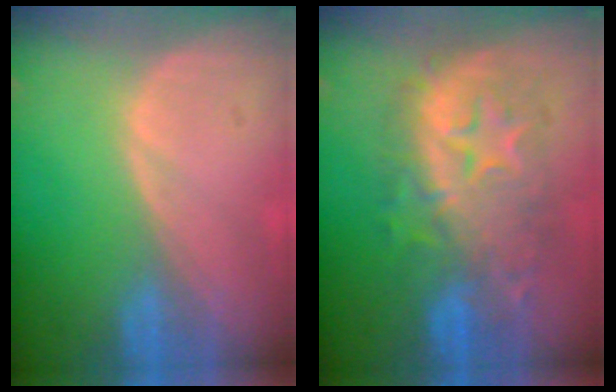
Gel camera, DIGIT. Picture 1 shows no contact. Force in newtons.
{"total": 9.9, "press": 9.9, "slide": 0.5}